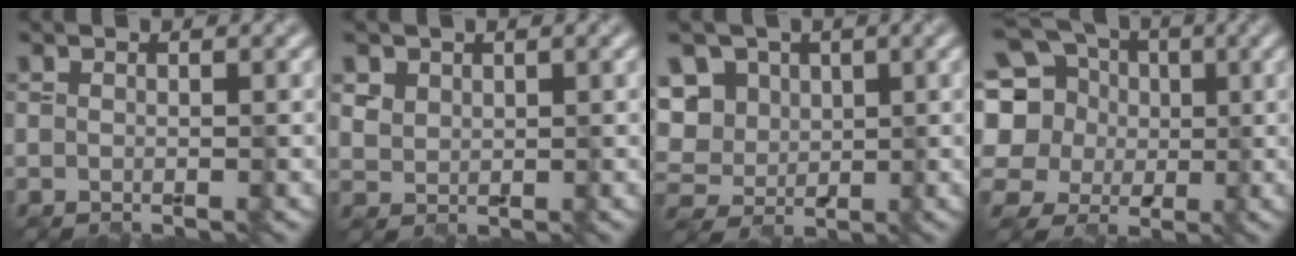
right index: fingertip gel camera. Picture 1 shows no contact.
{"total": 2.1, "force": [1.3, 1.5, 0.6], "torque": [-0.018, -0.007, 0.039]}
{"total": 8.0, "force": [2.4, 6.7, 3.7], "torque": [-0.072, 0.019, 0.027]}
{"total": 13.1, "force": [3.4, 11.2, 5.9], "torque": [-0.169, 0.032, 0.034]}